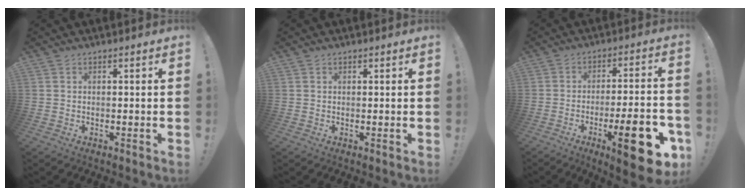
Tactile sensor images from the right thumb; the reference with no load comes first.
{"total": 0.5, "force": [0.4, 0.3, 0.1], "torque": [0.005, -0.003, 0.007]}
{"total": 17.6, "force": [-8.1, 4.3, 15.1], "torque": [-0.197, 0.038, -0.116]}